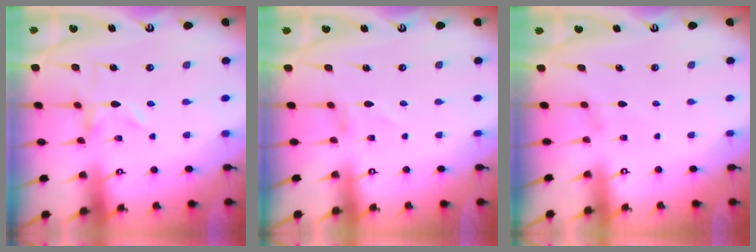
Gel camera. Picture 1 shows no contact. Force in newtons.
{"total": 0.8, "press": 0.8, "slide": 0.1}
{"total": 0.9, "press": 0.8, "slide": 0.4}